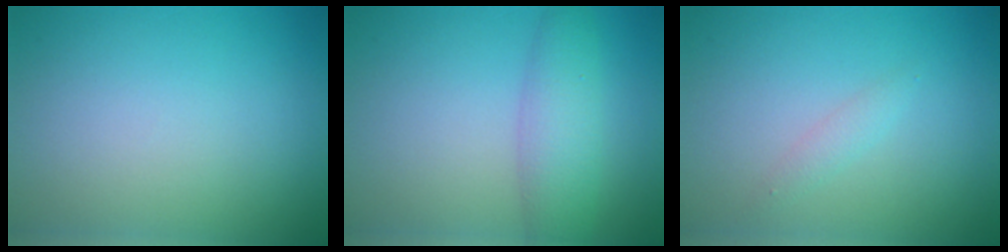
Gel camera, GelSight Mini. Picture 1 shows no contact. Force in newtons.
{"total": 4.0, "press": 4.0, "slide": 0.0}
{"total": 1.0, "press": 1.0, "slide": 0.0}